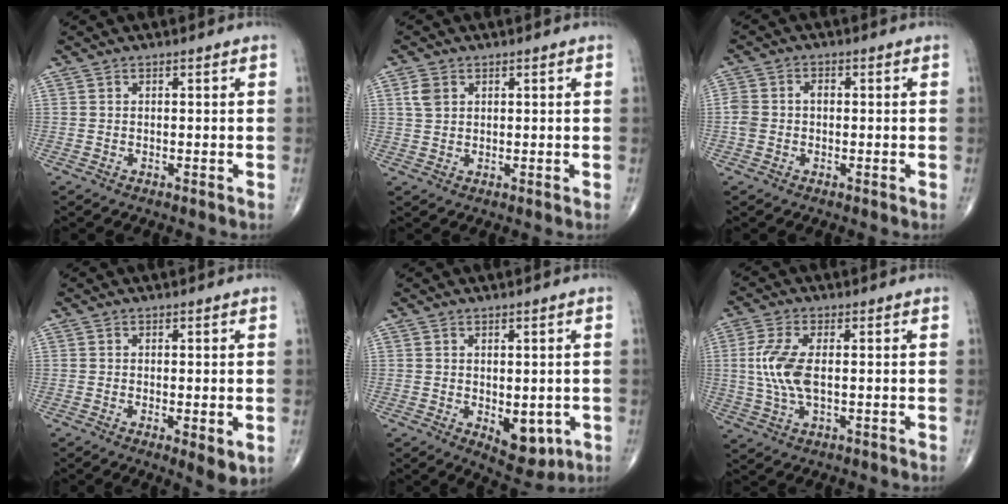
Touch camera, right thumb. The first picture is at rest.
{"total": 3.0, "force": [1.2, 2.2, 1.7], "torque": [-0.031, 0.002, 0.027]}
{"total": 4.1, "force": [-0.3, 3.1, 2.6], "torque": [-0.058, 0.017, -0.008]}
{"total": 4.2, "force": [-0.8, 1.3, 3.9], "torque": [-0.057, -0.014, -0.013]}
{"total": 6.8, "force": [-1.5, 3.6, 5.5], "torque": [-0.046, -0.011, -0.006]}
{"total": 8.3, "force": [0.5, 3.7, 7.4], "torque": [-0.177, -0.002, 0.010]}